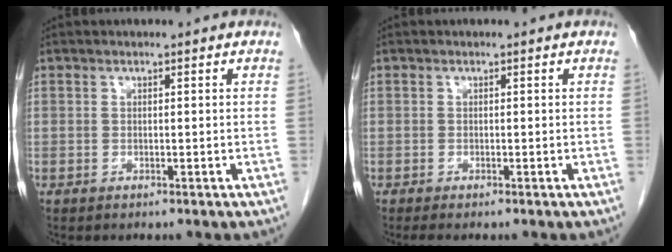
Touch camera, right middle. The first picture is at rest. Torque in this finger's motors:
{"motor_torque": [0.10, -0.09, 0.01, 0.01]}